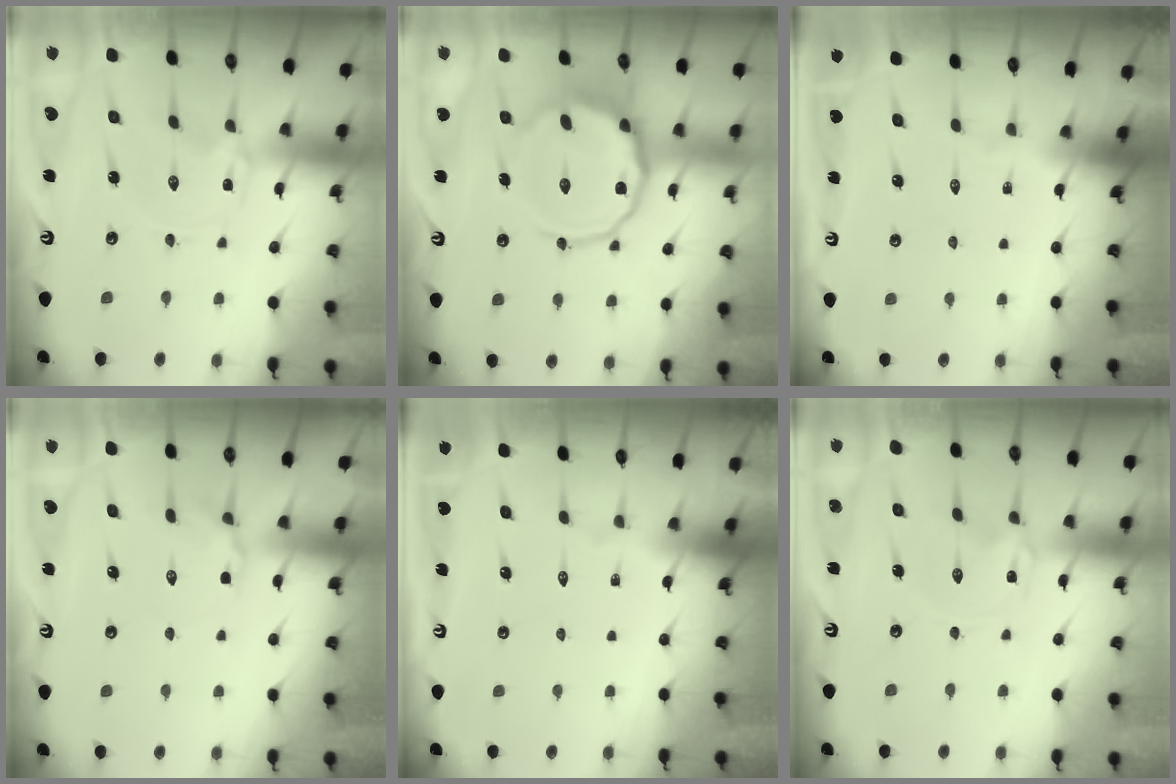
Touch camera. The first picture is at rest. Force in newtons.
{"total": 14.2, "press": 14.0, "slide": 2.0}
{"total": 0.0}
{"total": 4.0, "press": 3.9, "slide": 1.1}
{"total": 0.0}
{"total": 0.0}